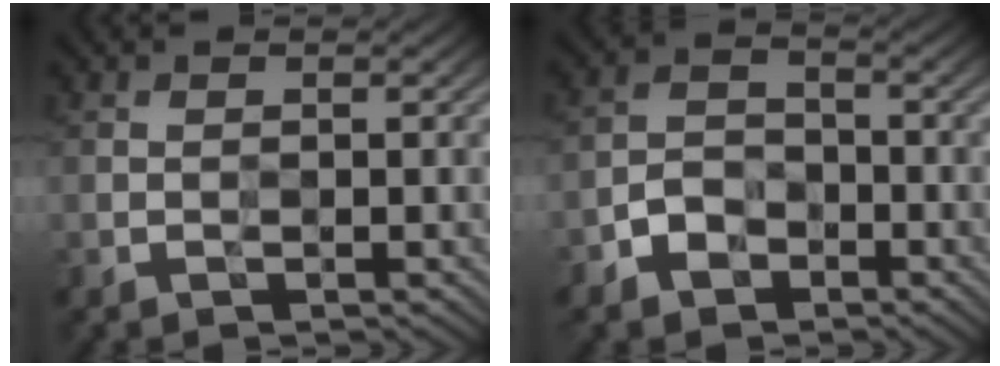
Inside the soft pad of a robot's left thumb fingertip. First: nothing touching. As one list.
[{"total": 4.2, "force": [-2.6, 2.6, 2.0], "torque": [-0.040, 0.002, -0.063]}]